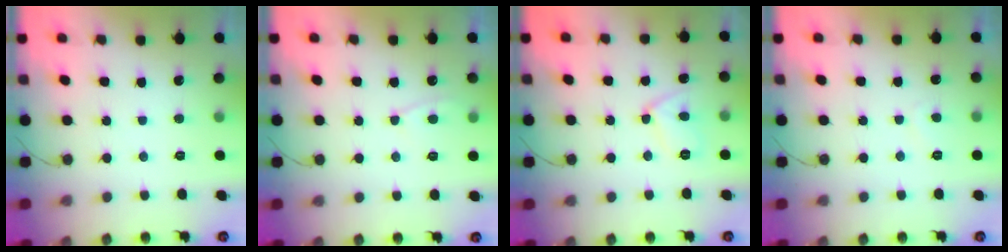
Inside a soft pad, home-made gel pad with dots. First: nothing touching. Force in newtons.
{"total": 3.4, "press": 3.3, "slide": 0.5}
{"total": 7.9, "press": 7.7, "slide": 1.6}
{"total": 1.9, "press": 1.8, "slide": 0.6}